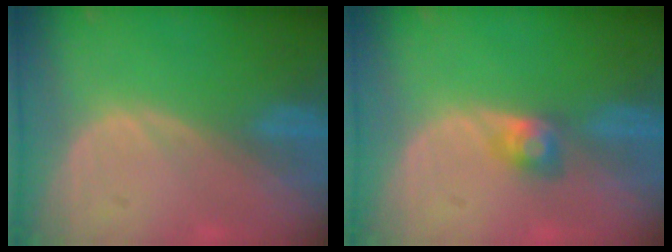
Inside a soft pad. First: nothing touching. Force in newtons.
{"total": 2.6, "press": 2.5, "slide": 0.7}